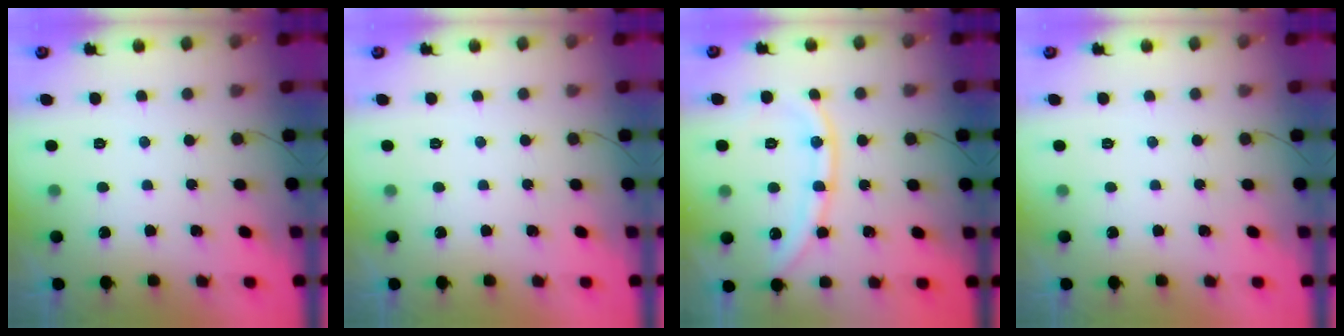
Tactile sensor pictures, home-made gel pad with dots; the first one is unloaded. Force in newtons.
{"total": 0.0}
{"total": 10.4, "press": 10.3, "slide": 1.4}
{"total": 0.0}